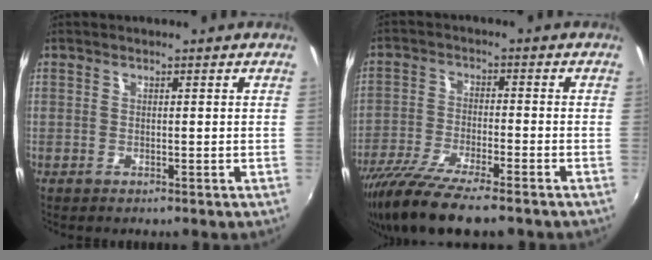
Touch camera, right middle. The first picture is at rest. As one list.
[{"total": 12.6, "force": [-9.9, 2.0, 7.7], "torque": [-0.168, -0.041, -0.180]}]